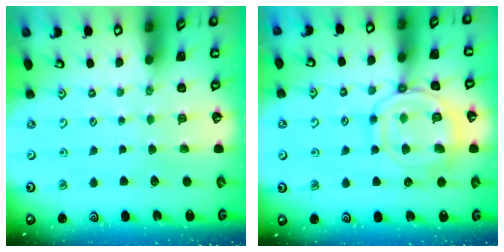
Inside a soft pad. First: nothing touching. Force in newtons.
{"total": 14.5, "press": 14.5, "slide": 1.4}